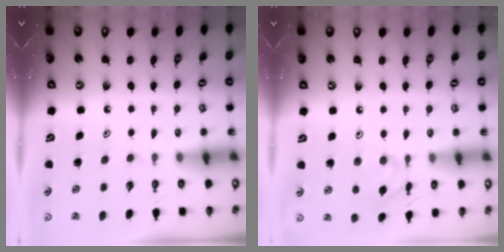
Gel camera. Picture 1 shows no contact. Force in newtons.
{"total": 7.0, "press": 6.9, "slide": 0.4}